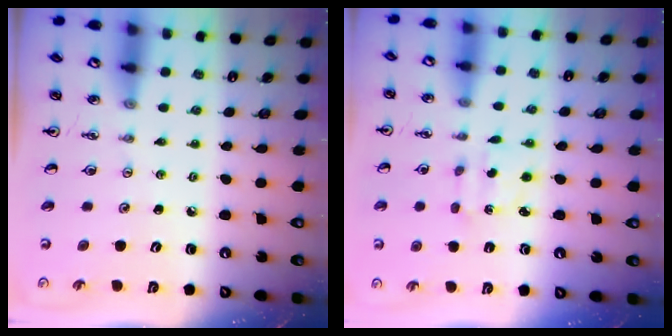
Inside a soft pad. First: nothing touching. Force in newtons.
{"total": 2.9, "press": 2.8, "slide": 0.6}